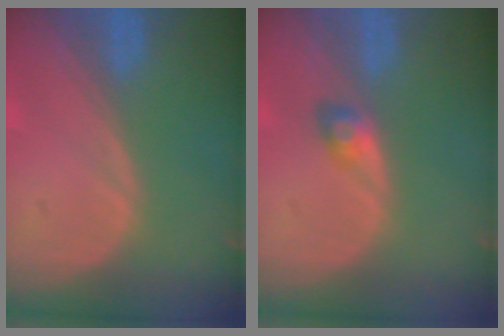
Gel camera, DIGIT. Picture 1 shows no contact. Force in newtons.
{"total": 2.1, "press": 2.1, "slide": 0.2}